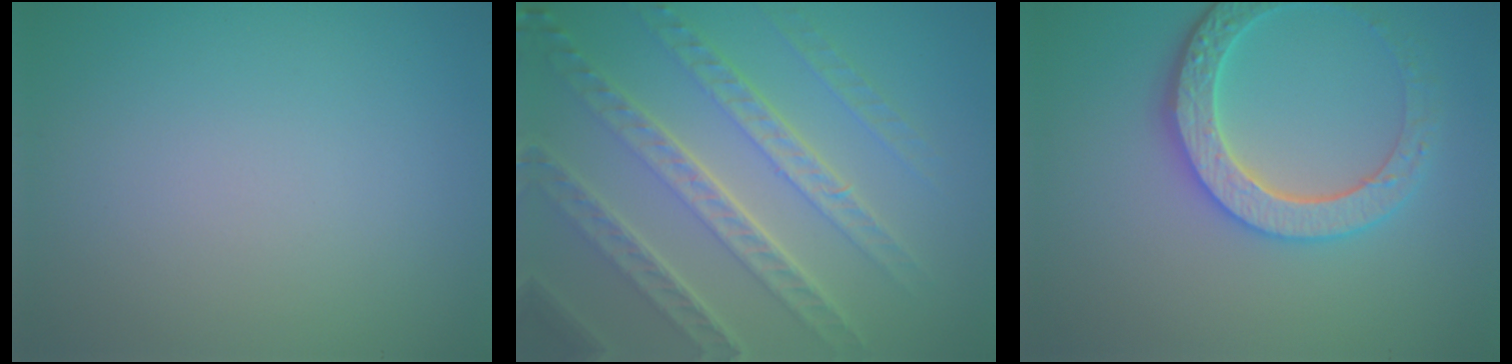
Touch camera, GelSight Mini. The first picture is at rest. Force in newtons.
{"total": 7.8, "press": 5.4, "slide": 5.6}
{"total": 4.3, "press": 4.1, "slide": 1.5}